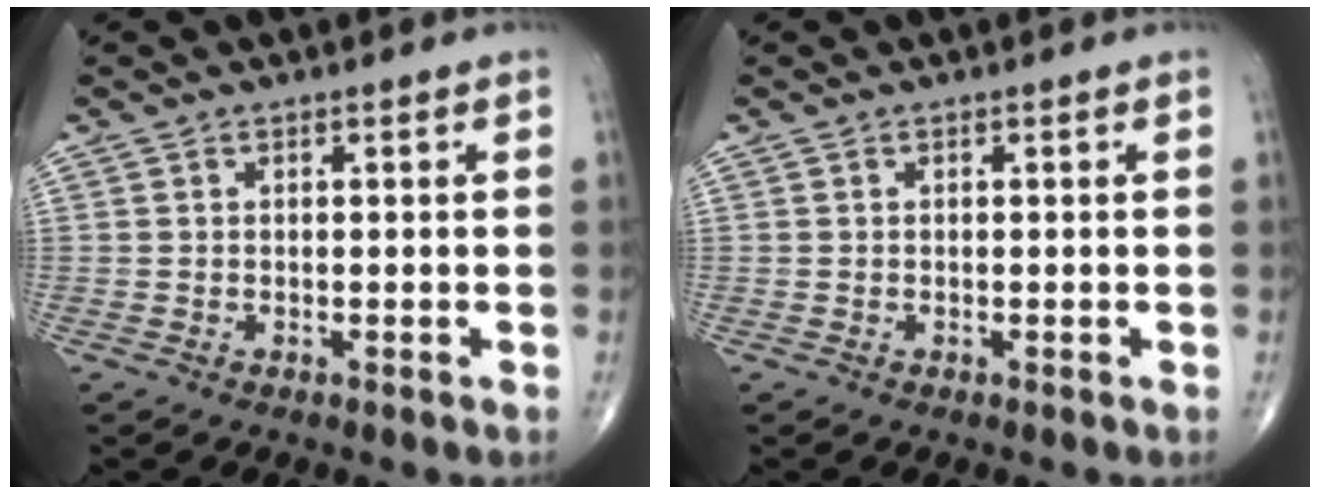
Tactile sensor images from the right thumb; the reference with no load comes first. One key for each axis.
{"total": 0.0}